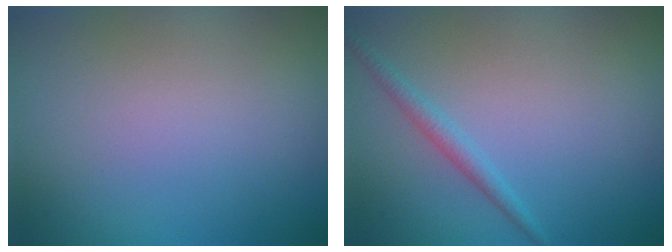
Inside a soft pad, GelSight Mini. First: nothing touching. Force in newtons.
{"total": 1.5, "press": 1.5, "slide": 0.1}